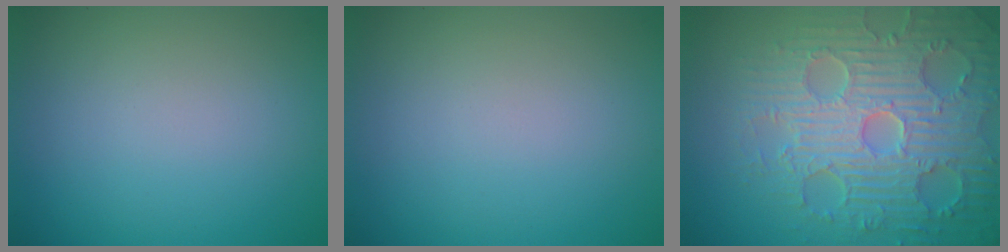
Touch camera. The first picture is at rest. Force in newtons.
{"total": 0.0}
{"total": 8.7, "press": 6.5, "slide": 5.9}